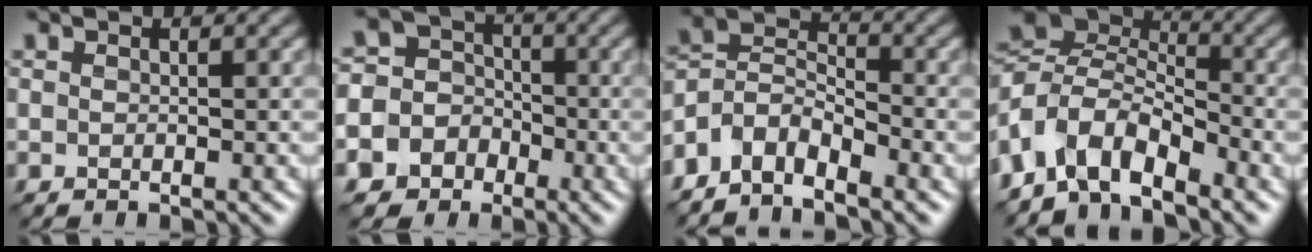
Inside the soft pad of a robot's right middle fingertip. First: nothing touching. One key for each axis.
{"total": 8.2, "fx": -4.0, "fy": 7.1, "fz": 0.9, "tx": -0.029, "ty": -0.003, "tz": -0.083}
{"total": 4.7, "fx": -3.6, "fy": 2.2, "fz": 2.1, "tx": -0.038, "ty": 0.002, "tz": -0.084}
{"total": 7.4, "fx": -3.4, "fy": 4.6, "fz": 4.7, "tx": -0.082, "ty": 0.003, "tz": -0.082}